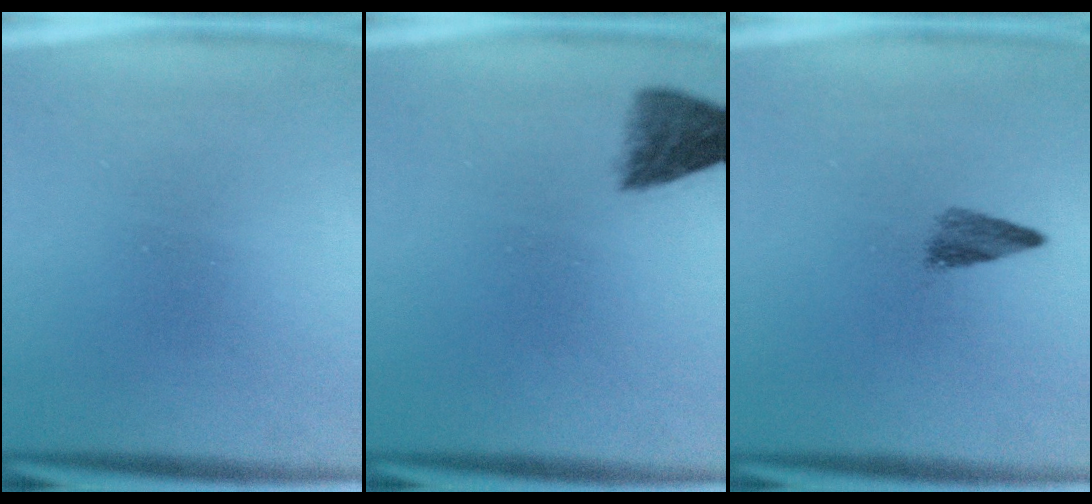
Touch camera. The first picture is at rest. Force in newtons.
{"total": 5.0}
{"total": 2.4}